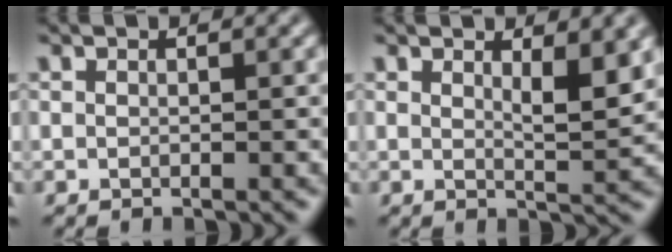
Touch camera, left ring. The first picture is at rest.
{"total": 2.9, "force": [1.3, 0.7, 2.5], "torque": [-0.036, -0.006, 0.023]}